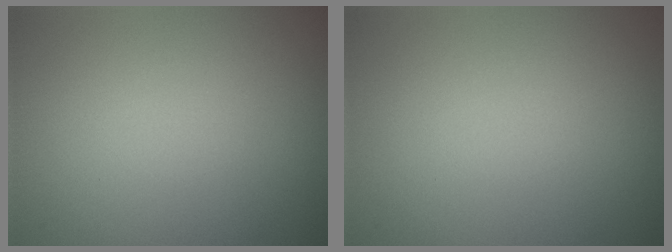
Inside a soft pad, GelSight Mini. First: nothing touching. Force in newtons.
{"total": 0.0}